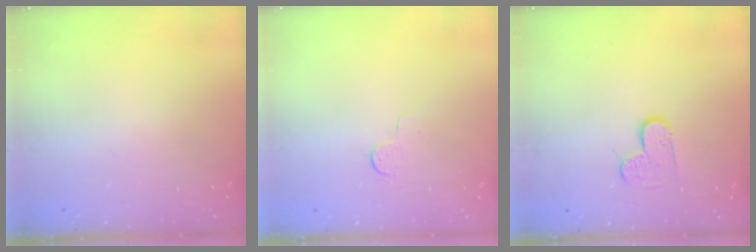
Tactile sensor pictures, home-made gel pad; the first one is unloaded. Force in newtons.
{"total": 3.9, "press": 3.8, "slide": 0.4}
{"total": 4.8, "press": 4.8, "slide": 0.5}